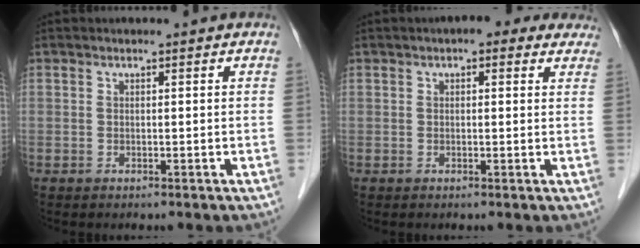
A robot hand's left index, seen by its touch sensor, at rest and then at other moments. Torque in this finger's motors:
{"motor_torque": [1.06, -1.07, 0.55, 0.05]}